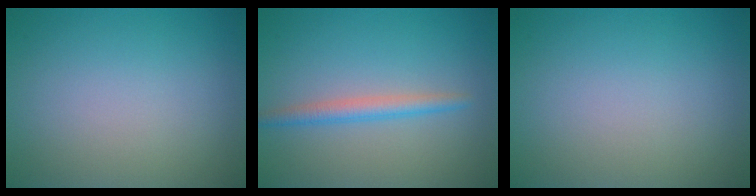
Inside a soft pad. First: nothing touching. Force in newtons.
{"total": 2.1, "press": 2.1, "slide": 0.1}
{"total": 0.0}